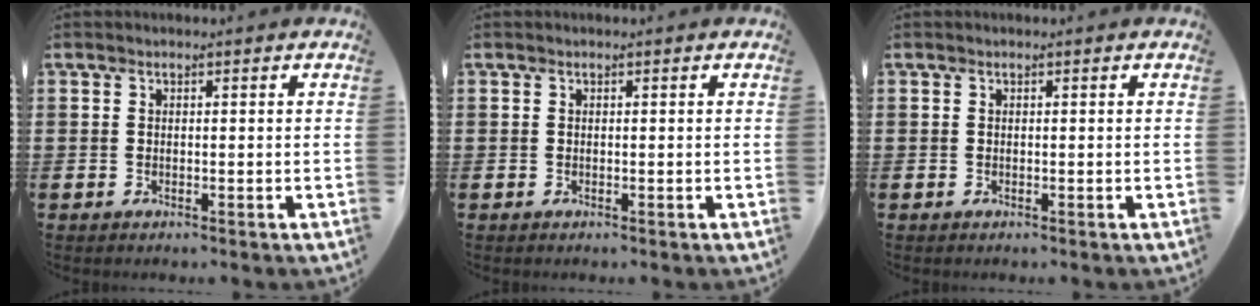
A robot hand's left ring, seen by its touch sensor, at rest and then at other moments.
{"total": 0.0}
{"total": 0.0}